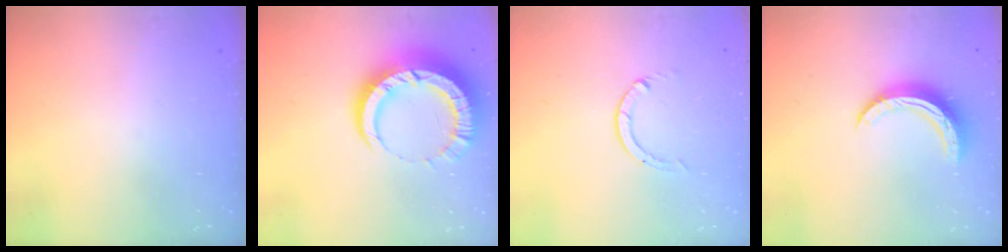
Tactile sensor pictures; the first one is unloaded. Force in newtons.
{"total": 12.7, "press": 12.6, "slide": 1.3}
{"total": 0.0}
{"total": 10.1, "press": 10.1, "slide": 0.1}